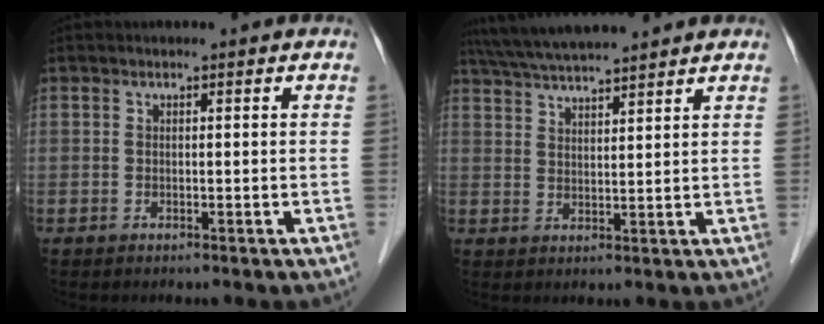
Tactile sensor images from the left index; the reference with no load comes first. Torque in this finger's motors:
{"motor_torque": [0.49, -0.61, 0.58, 0.18]}